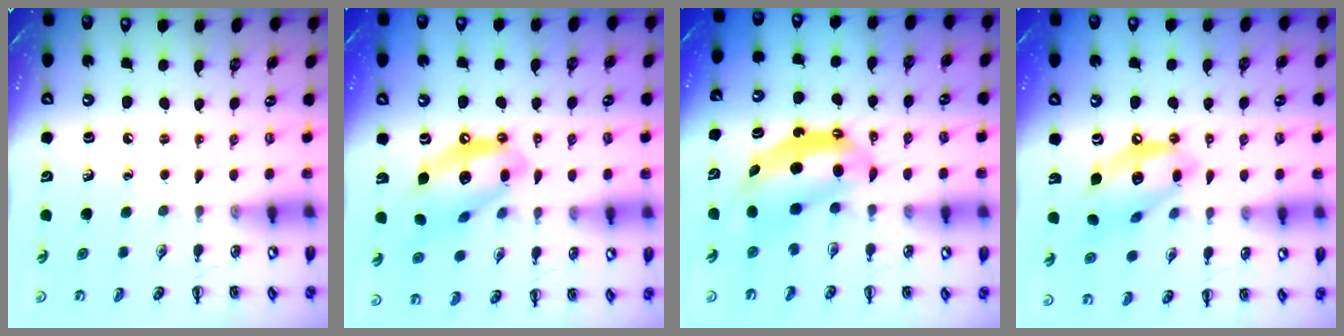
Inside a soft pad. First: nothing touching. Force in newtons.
{"total": 14.8, "press": 14.2, "slide": 4.0}
{"total": 7.1, "press": 7.0, "slide": 1.2}
{"total": 14.1, "press": 13.7, "slide": 3.5}